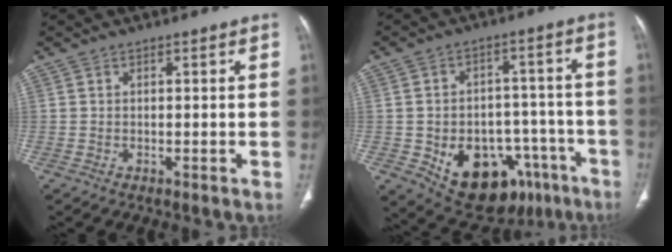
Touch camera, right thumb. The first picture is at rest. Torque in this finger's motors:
{"motor_torque": [-0.14, 0.52, 0.04, -0.04, 0.22]}